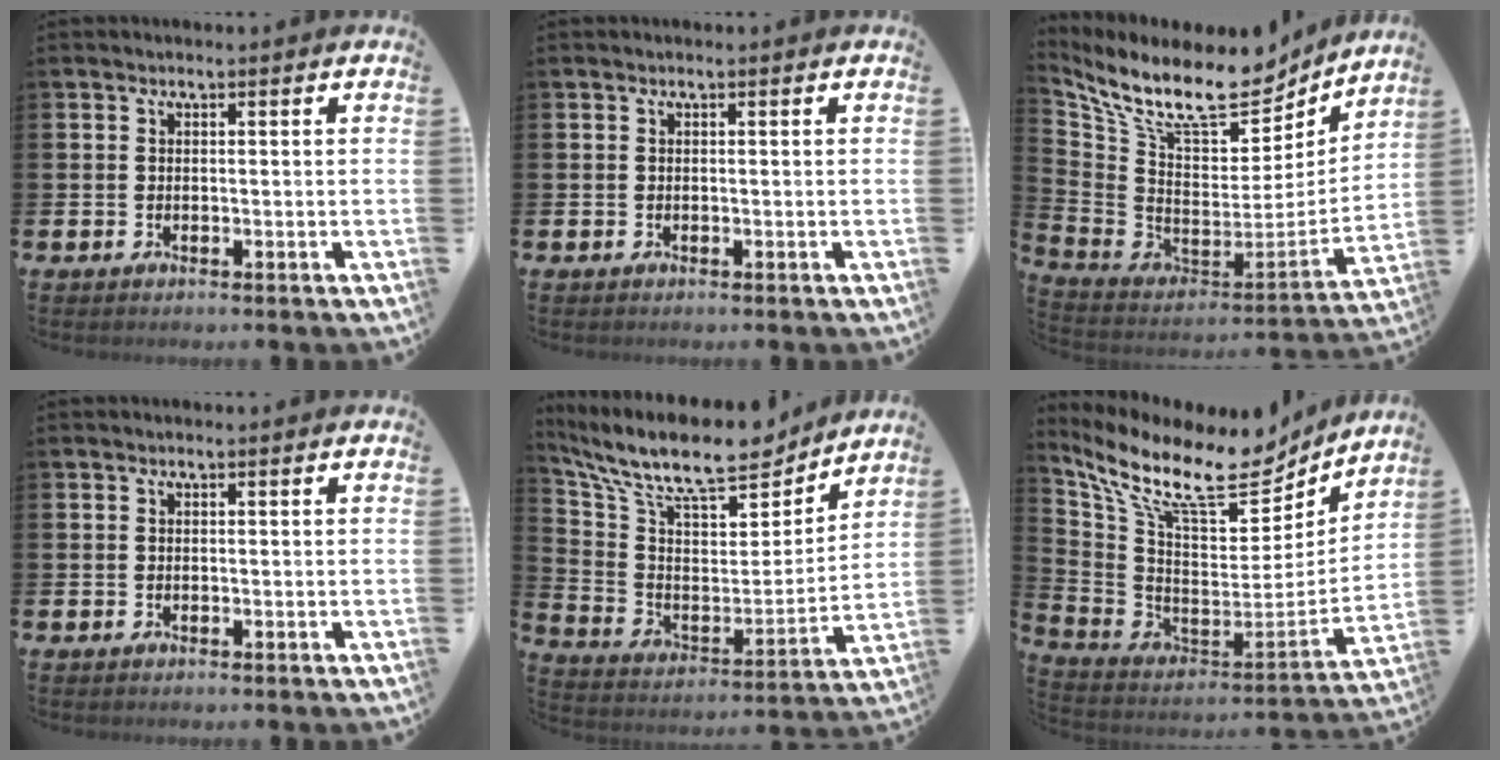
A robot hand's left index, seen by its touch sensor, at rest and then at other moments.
{"total": 0.0}
{"total": 11.5, "force": [8.6, 4.8, 6.0], "torque": [-0.143, -0.059, 0.151]}
{"total": 0.0}
{"total": 12.5, "force": [10.9, 3.5, 5.1], "torque": [-0.137, -0.073, 0.186]}
{"total": 12.6, "force": [9.2, 4.7, 7.3], "torque": [-0.159, -0.070, 0.156]}